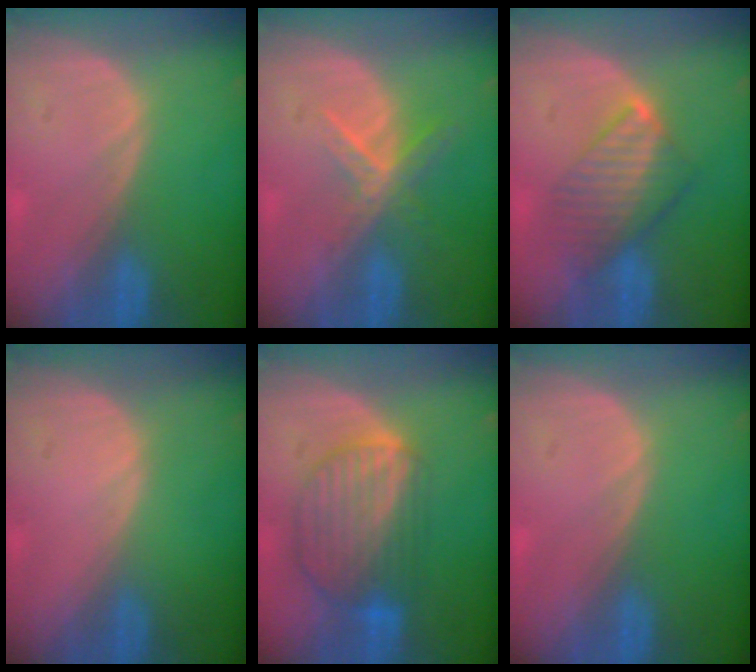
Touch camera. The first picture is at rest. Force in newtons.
{"total": 5.6, "press": 4.9, "slide": 2.7}
{"total": 6.5, "press": 6.5, "slide": 0.7}
{"total": 0.0}
{"total": 8.7, "press": 7.6, "slide": 4.1}
{"total": 0.0}